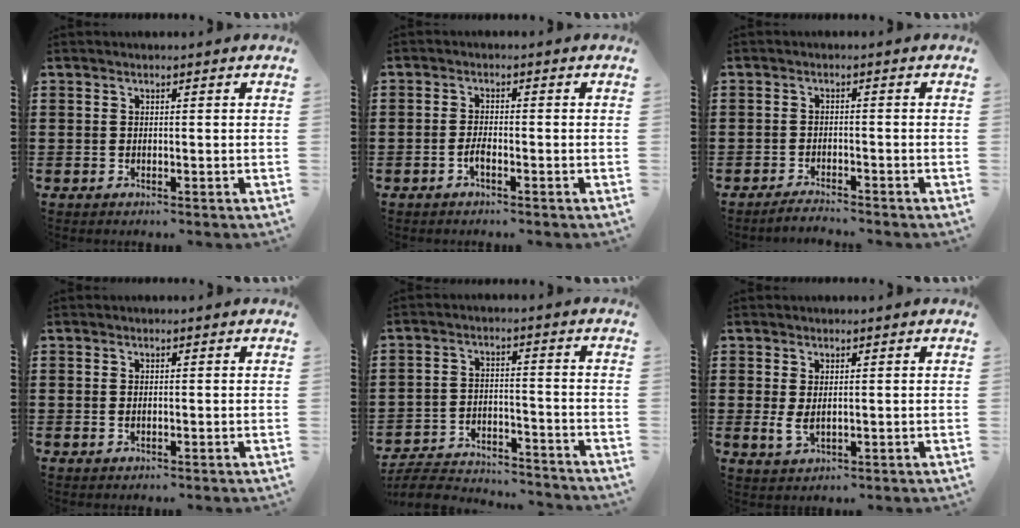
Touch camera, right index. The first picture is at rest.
{"total": 1.9, "force": [-1.0, 0.3, 1.5], "torque": [-0.038, -0.006, -0.020]}
{"total": 2.2, "force": [-2.2, -0.1, 0.2], "torque": [-0.007, 0.000, -0.044]}
{"total": 0.6, "force": [0.1, 0.3, 0.5], "torque": [-0.010, 0.000, 0.001]}
{"total": 5.3, "force": [-5.2, 0.8, 1.0], "torque": [-0.031, 0.001, -0.106]}
{"total": 2.6, "force": [0.5, 1.2, 2.2], "torque": [-0.051, 0.000, 0.008]}